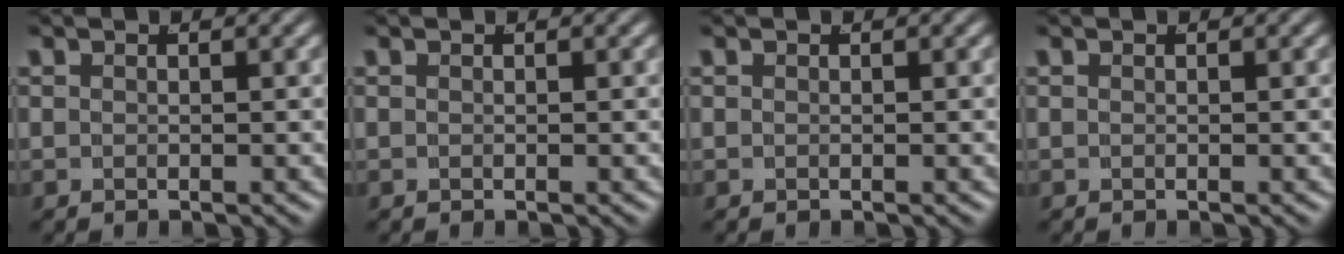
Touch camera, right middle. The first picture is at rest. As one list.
[{"total": 0.0}, {"total": 0.0}, {"total": 0.0}]